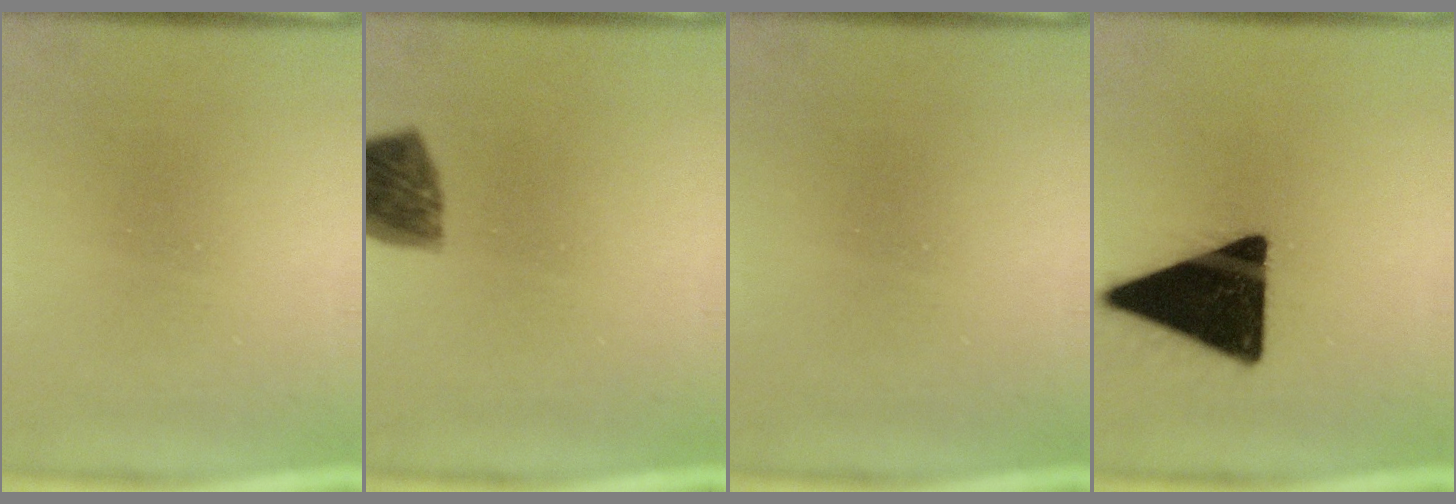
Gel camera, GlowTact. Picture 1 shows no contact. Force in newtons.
{"total": 8.8}
{"total": 0.0}
{"total": 19.5}